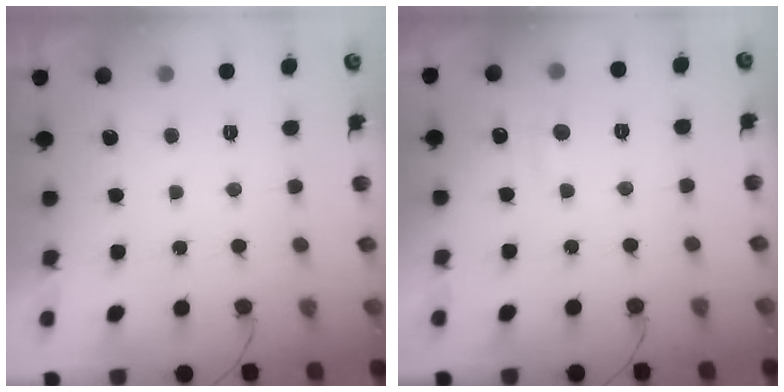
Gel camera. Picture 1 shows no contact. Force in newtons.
{"total": 4.9, "press": 4.9, "slide": 0.6}